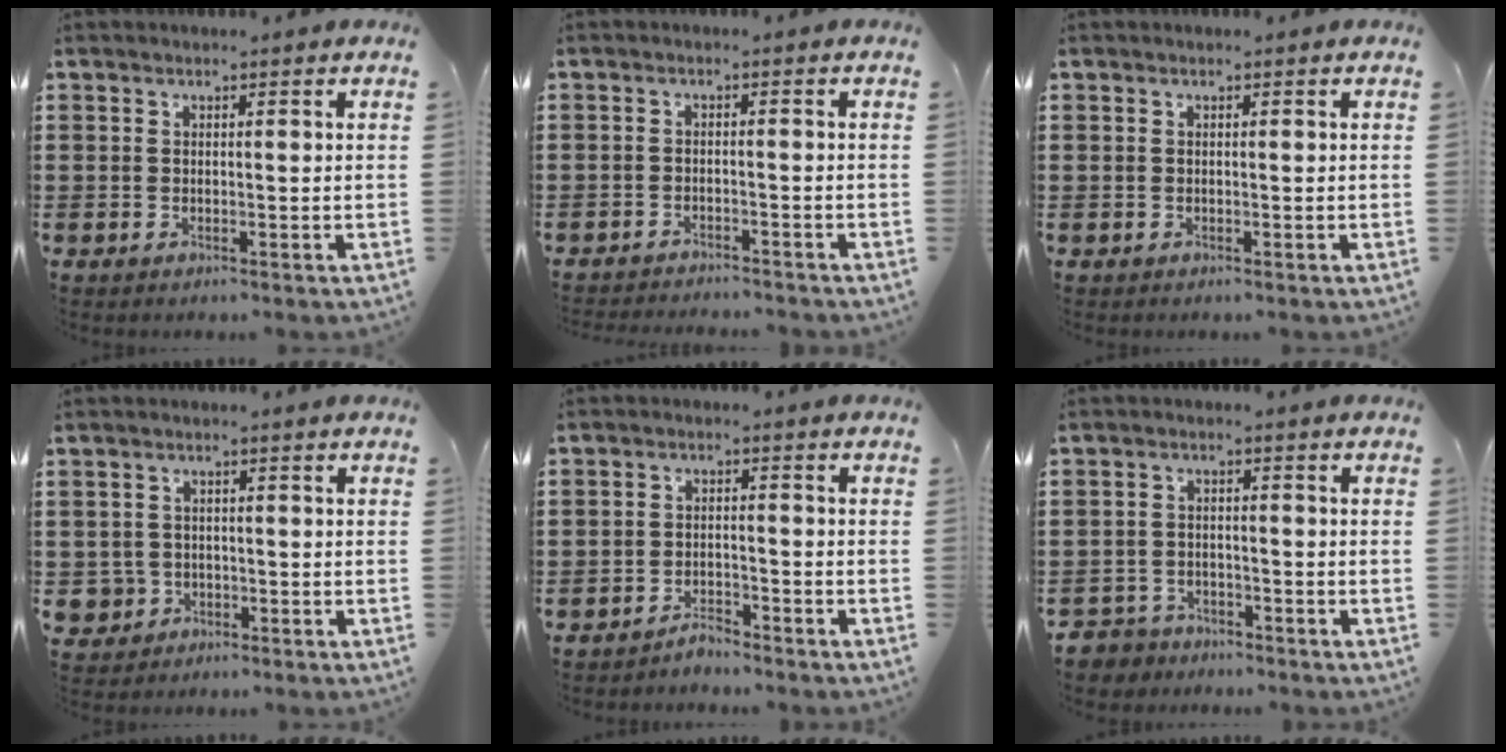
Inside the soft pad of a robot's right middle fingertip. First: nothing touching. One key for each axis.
{"total": 2.0, "fx": -2.0, "fy": 0.0, "fz": 0.0, "tx": -0.006, "ty": -0.001, "tz": -0.043}
{"total": 0.0}
{"total": 3.0, "fx": -1.0, "fy": 2.7, "fz": 0.6, "tx": -0.028, "ty": 0.000, "tz": -0.024}
{"total": 3.1, "fx": -3.1, "fy": 0.6, "fz": -0.1, "tx": -0.006, "ty": 0.004, "tz": -0.066}
{"total": 3.3, "fx": -3.1, "fy": 1.0, "fz": -0.3, "tx": -0.012, "ty": -0.003, "tz": -0.071}